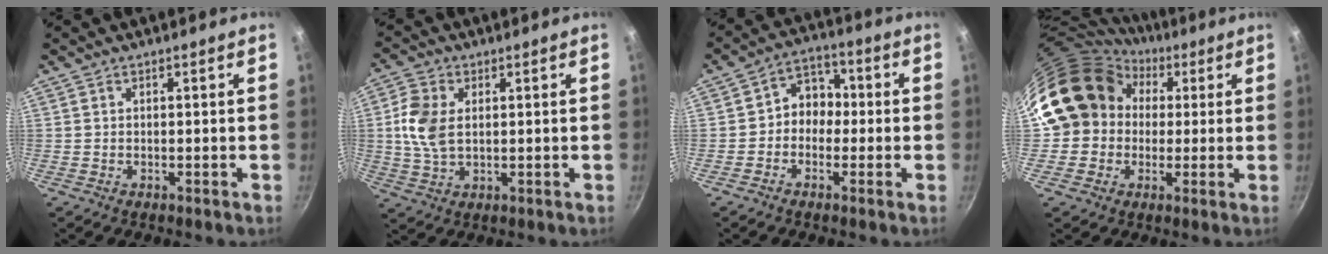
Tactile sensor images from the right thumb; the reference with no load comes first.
{"total": 7.9, "force": [1.1, 5.0, 6.0], "torque": [-0.125, 0.004, 0.019]}
{"total": 6.1, "force": [-0.9, 5.2, 3.2], "torque": [-0.007, 0.026, -0.033]}
{"total": 15.6, "force": [2.2, 13.8, 6.8], "torque": [-0.090, 0.040, 0.027]}